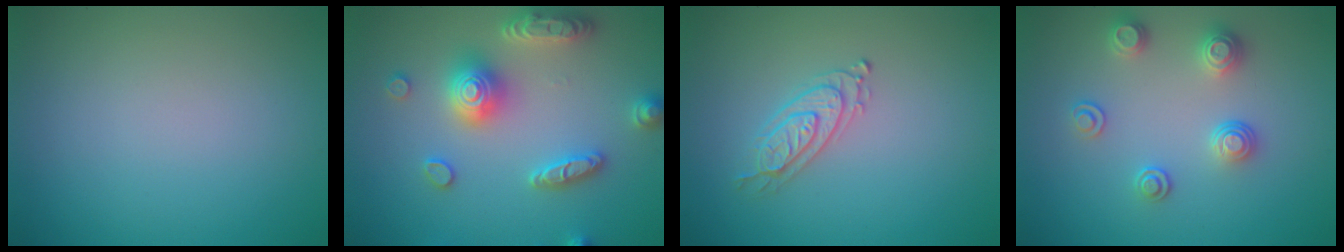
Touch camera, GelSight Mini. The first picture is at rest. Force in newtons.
{"total": 5.5, "press": 5.4, "slide": 0.9}
{"total": 2.1, "press": 2.1, "slide": 0.5}
{"total": 2.6, "press": 2.6, "slide": 0.6}